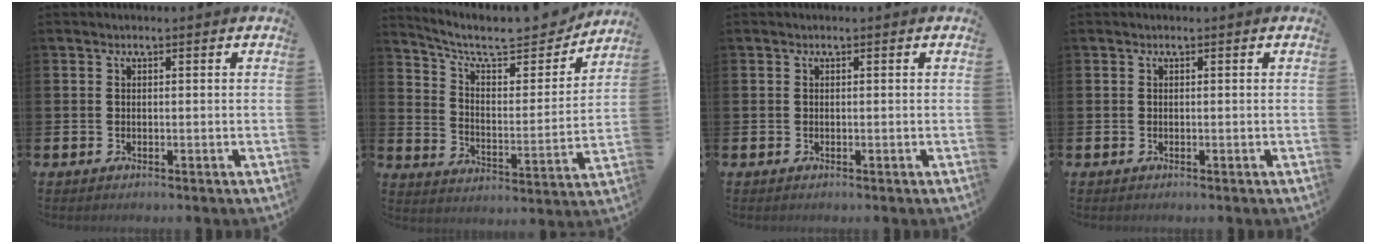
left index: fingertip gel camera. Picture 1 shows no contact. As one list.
[{"total": 8.7, "force": [7.7, 2.4, 3.2], "torque": [-0.090, -0.060, 0.129]}, {"total": 0.0}, {"total": 0.0}]